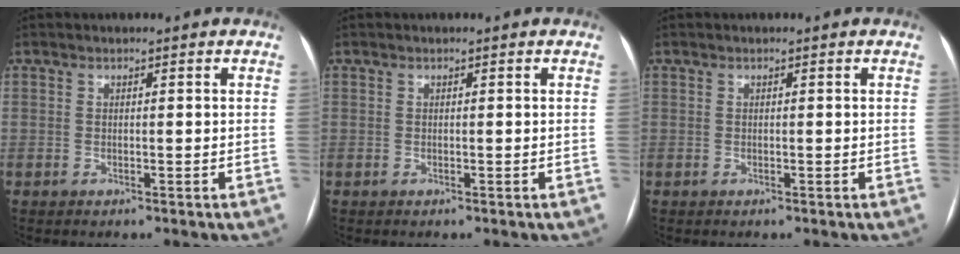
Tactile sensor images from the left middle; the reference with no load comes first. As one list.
[{"total": 0.0}, {"total": 0.0}]